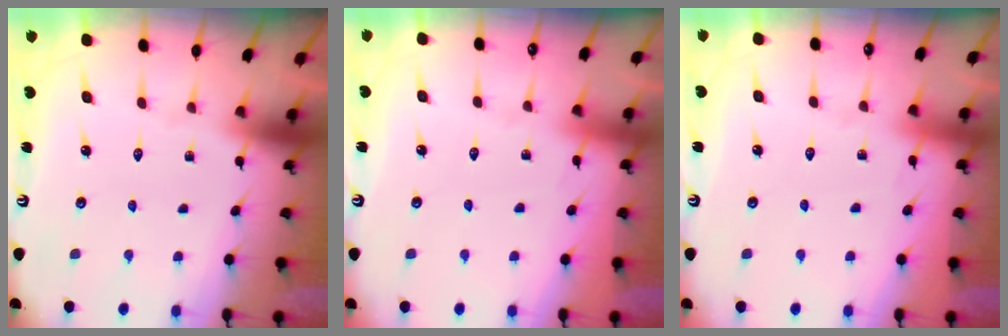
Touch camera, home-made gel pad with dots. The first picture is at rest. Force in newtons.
{"total": 2.6, "press": 2.6, "slide": 0.4}
{"total": 2.6, "press": 2.6, "slide": 0.4}